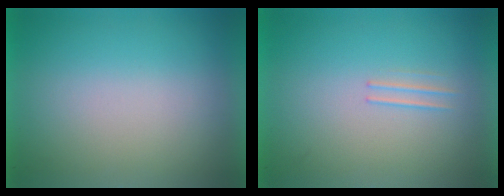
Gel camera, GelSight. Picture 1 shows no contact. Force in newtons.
{"total": 1.2}